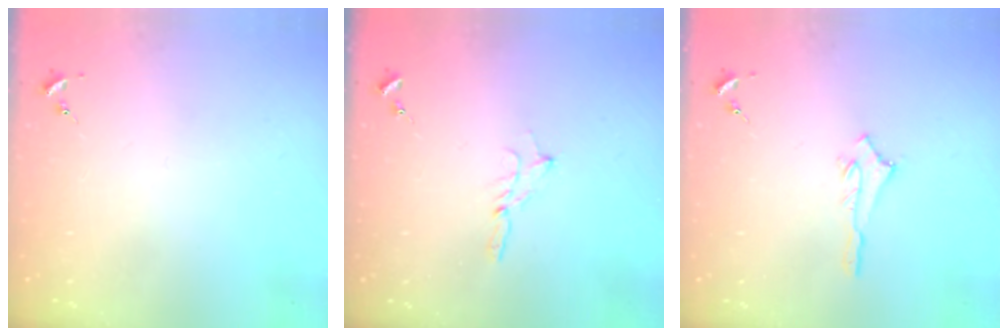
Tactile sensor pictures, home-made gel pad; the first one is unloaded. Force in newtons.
{"total": 2.3, "press": 2.3, "slide": 0.2}
{"total": 2.5, "press": 2.5, "slide": 0.2}